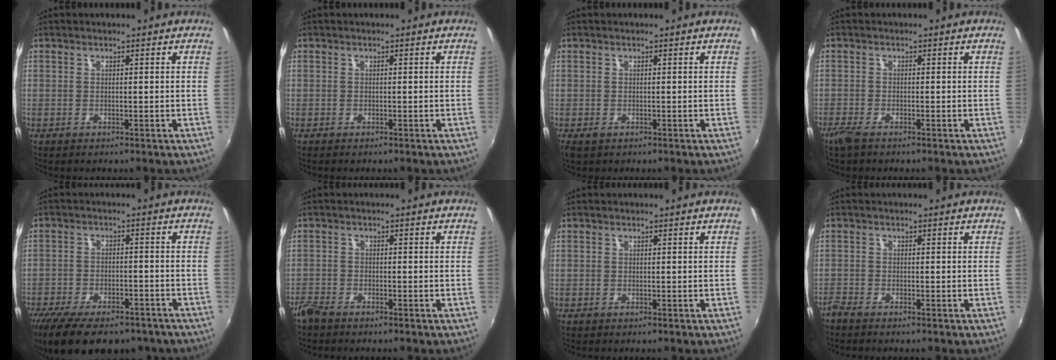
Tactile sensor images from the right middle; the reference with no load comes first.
{"total": 0.0}
{"total": 1.3, "force": [-0.7, 0.8, 0.8], "torque": [-0.015, -0.006, -0.012]}
{"total": 2.7, "force": [-2.1, 0.6, 1.6], "torque": [-0.042, -0.009, -0.044]}
{"total": 19.1, "force": [-14.1, 8.1, 10.1], "torque": [-0.213, -0.039, -0.206]}
{"total": 3.3, "force": [-3.0, 0.8, 1.2], "torque": [-0.036, -0.013, -0.062]}
{"total": 0.0}
{"total": 1.6, "force": [-1.5, 0.0, 0.5], "torque": [-0.017, -0.007, -0.033]}